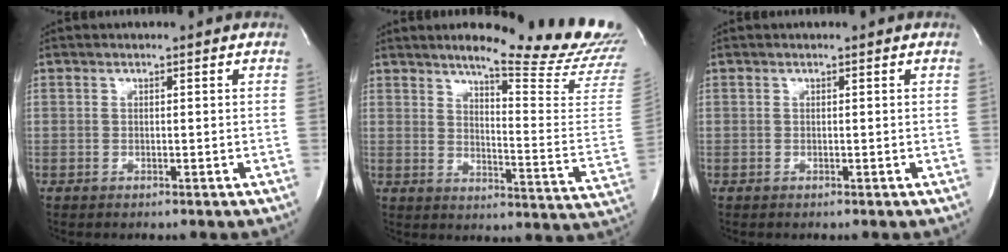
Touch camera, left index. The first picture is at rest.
{"total": 20.4, "force": [18.3, -0.1, 9.1], "torque": [-0.126, -0.116, 0.217]}
{"total": 0.0}